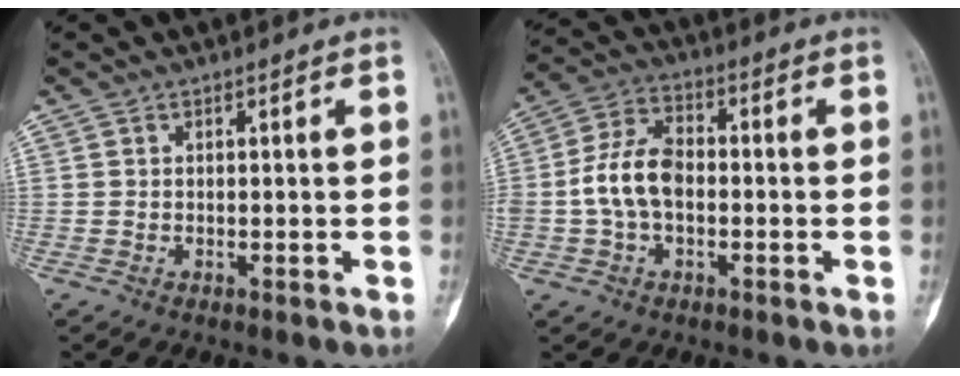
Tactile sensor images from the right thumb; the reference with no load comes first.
{"total": 9.7, "force": [-1.1, 6.2, 7.4], "torque": [-0.137, 0.033, -0.030]}